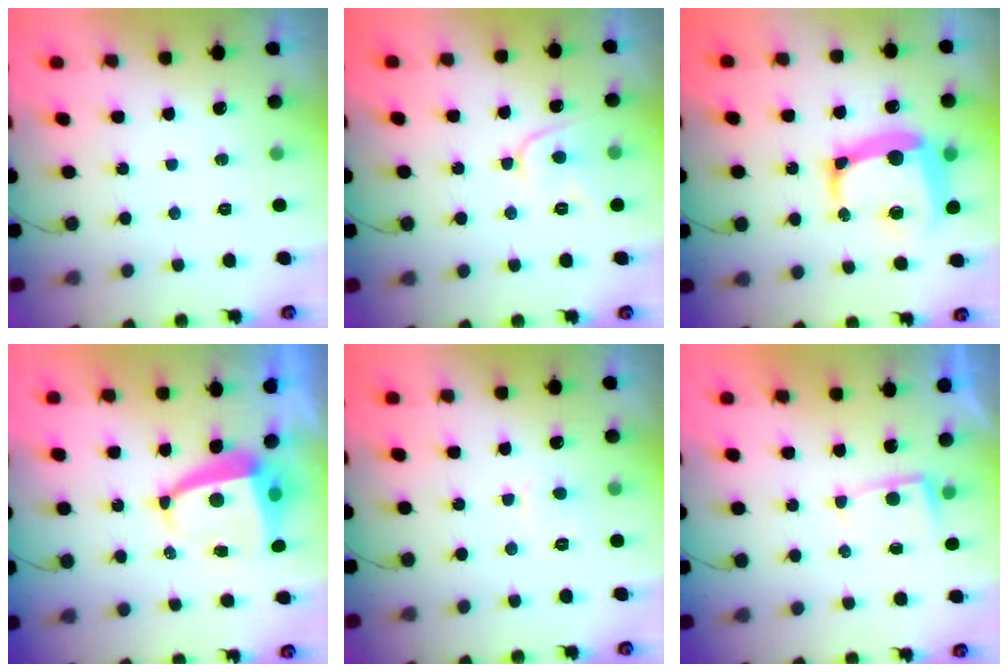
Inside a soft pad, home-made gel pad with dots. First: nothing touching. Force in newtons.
{"total": 8.0, "press": 7.9, "slide": 0.9}
{"total": 15.5, "press": 15.3, "slide": 1.9}
{"total": 6.7, "press": 6.6, "slide": 1.0}
{"total": 3.2, "press": 3.2, "slide": 0.4}
{"total": 3.3, "press": 3.3, "slide": 0.4}